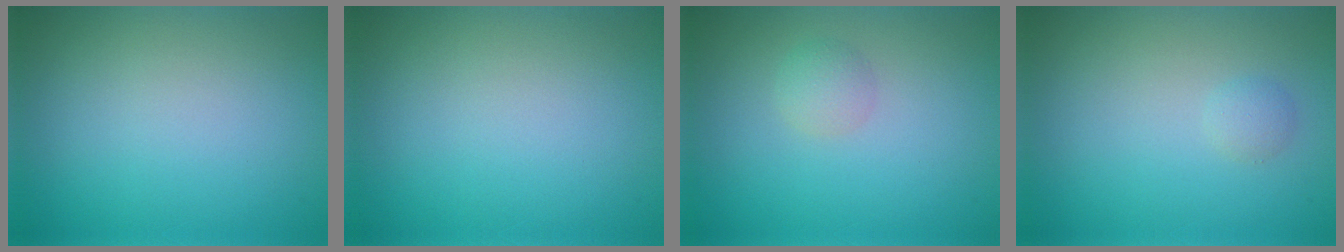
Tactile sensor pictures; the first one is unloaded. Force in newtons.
{"total": 0.0}
{"total": 1.4, "press": 1.4, "slide": 0.0}
{"total": 0.8, "press": 0.8, "slide": 0.1}